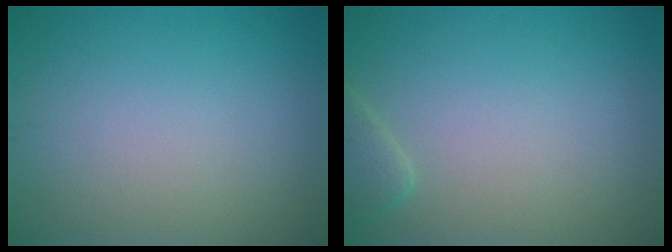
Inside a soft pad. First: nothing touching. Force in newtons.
{"total": 1.6, "press": 1.6, "slide": 0.2}